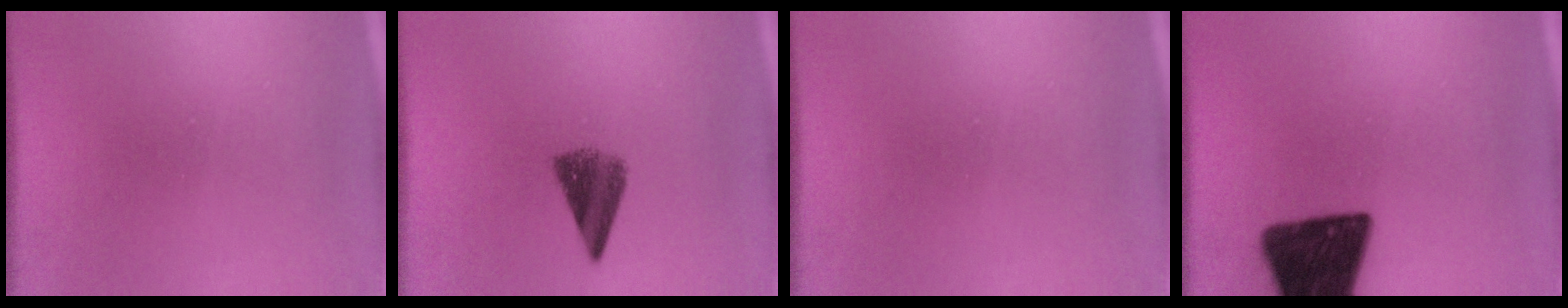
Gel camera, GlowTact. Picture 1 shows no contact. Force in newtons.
{"total": 5.1}
{"total": 0.0}
{"total": 16.3}